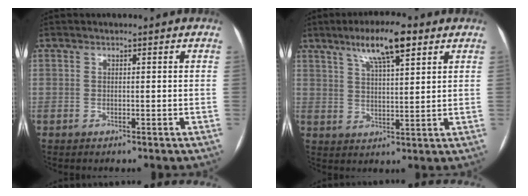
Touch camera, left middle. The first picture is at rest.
{"total": 8.9, "force": [5.4, 1.6, 6.8], "torque": [-0.123, 0.012, 0.092]}